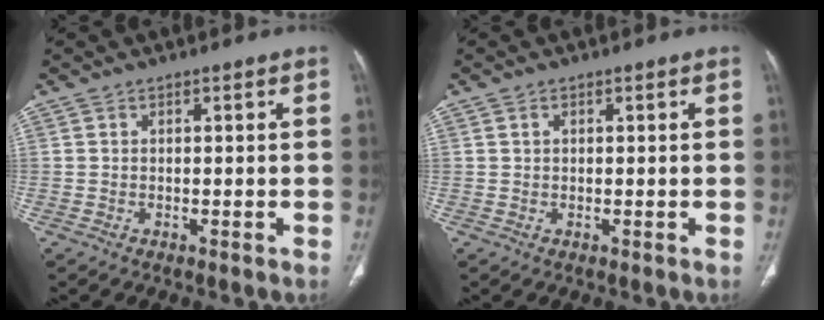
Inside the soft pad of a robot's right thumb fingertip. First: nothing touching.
{"total": 0.8, "force": [0.3, 0.6, 0.5], "torque": [-0.009, 0.001, 0.007]}